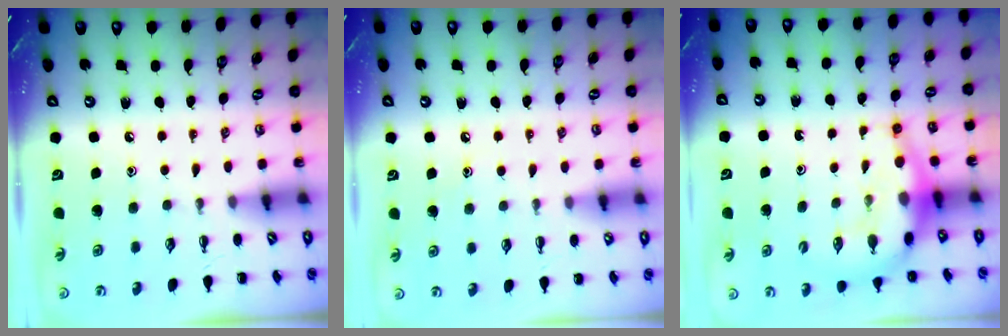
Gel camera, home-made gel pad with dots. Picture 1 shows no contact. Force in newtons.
{"total": 6.0, "press": 5.8, "slide": 1.7}
{"total": 9.3, "press": 9.0, "slide": 2.2}